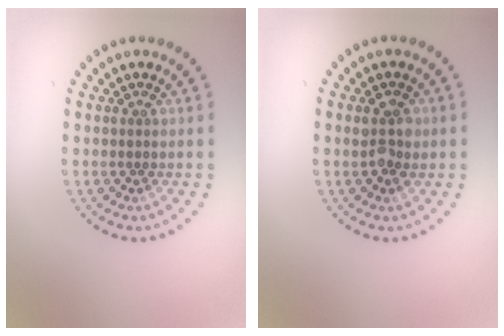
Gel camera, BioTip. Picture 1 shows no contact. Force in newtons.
{"total": 2.3, "press": 2.2, "slide": 0.3}